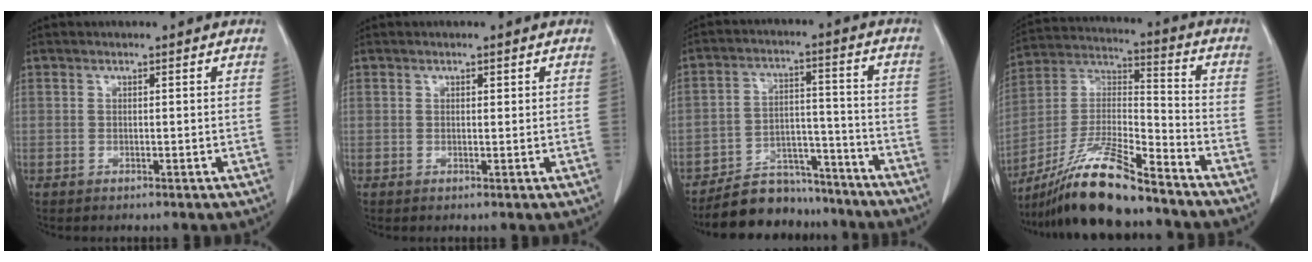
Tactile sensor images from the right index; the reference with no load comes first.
{"total": 0.6, "force": [0.3, 0.4, 0.4], "torque": [-0.005, -0.001, 0.004]}
{"total": 11.0, "force": [-10.0, 4.2, 1.6], "torque": [-0.009, 0.039, -0.164]}
{"total": 16.3, "force": [-13.3, 1.7, 9.3], "torque": [-0.190, -0.010, -0.246]}